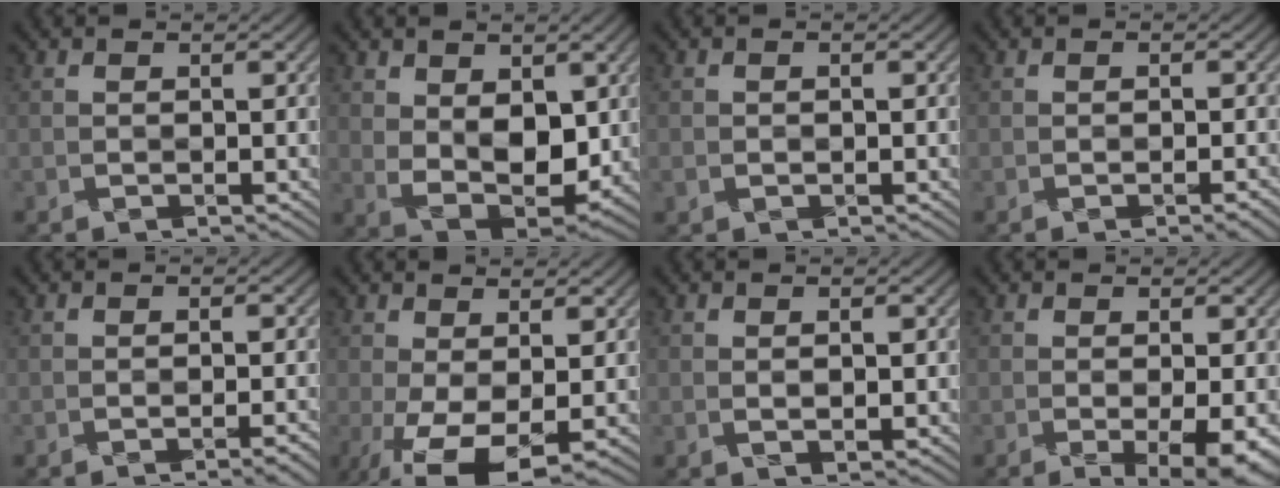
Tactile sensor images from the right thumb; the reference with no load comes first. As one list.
[{"total": 7.8, "force": [1.5, 4.8, 5.9], "torque": [-0.120, -0.010, 0.028]}, {"total": 0.9, "force": [-0.3, 0.6, 0.5], "torque": [-0.011, -0.001, -0.004]}, {"total": 1.9, "force": [-0.9, 0.5, 1.6], "torque": [-0.023, 0.002, -0.014]}, {"total": 2.5, "force": [-1.1, 0.7, 2.1], "torque": [-0.029, 0.004, -0.018]}, {"total": 8.4, "force": [-2.9, 3.1, 7.3], "torque": [-0.147, 0.004, -0.049]}, {"total": 1.0, "force": [0.1, 0.4, 0.9], "torque": [-0.020, -0.001, 0.003]}, {"total": 4.5, "force": [-1.3, 1.0, 4.2], "torque": [-0.066, -0.002, -0.021]}]